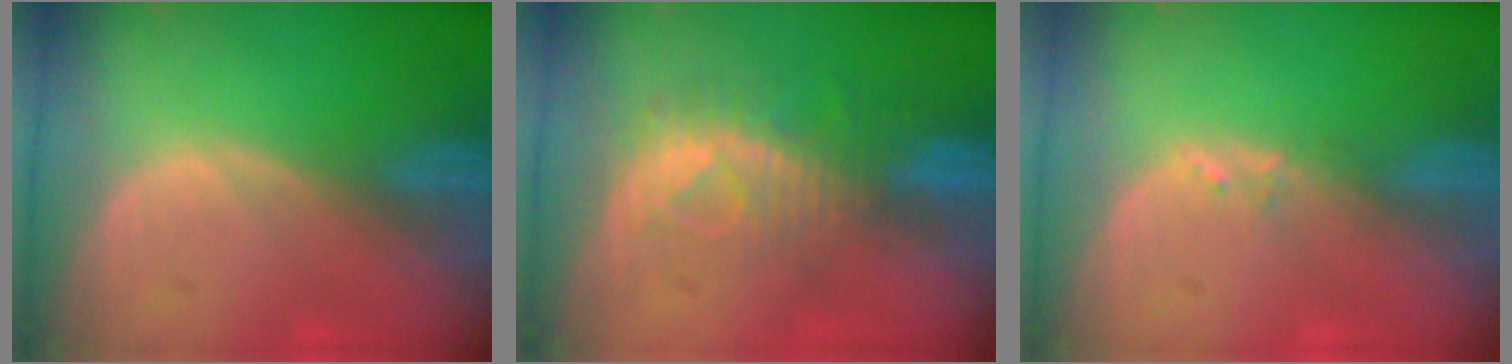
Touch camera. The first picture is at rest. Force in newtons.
{"total": 8.2, "press": 7.4, "slide": 3.6}
{"total": 1.0, "press": 1.0, "slide": 0.2}